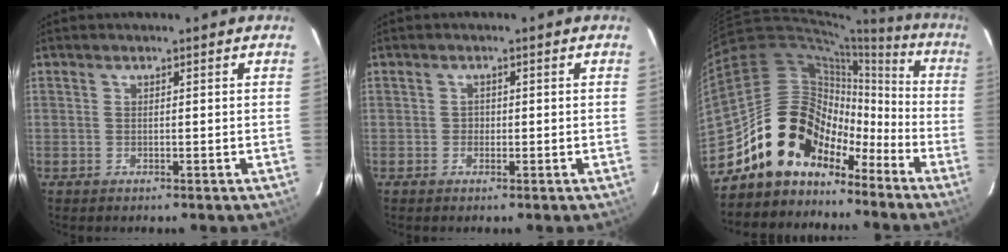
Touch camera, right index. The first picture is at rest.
{"total": 1.1, "force": [-0.5, 1.0, 0.0], "torque": [0.002, 0.002, -0.008]}
{"total": 16.4, "force": [-10.7, 11.2, 5.5], "torque": [-0.096, 0.057, -0.181]}